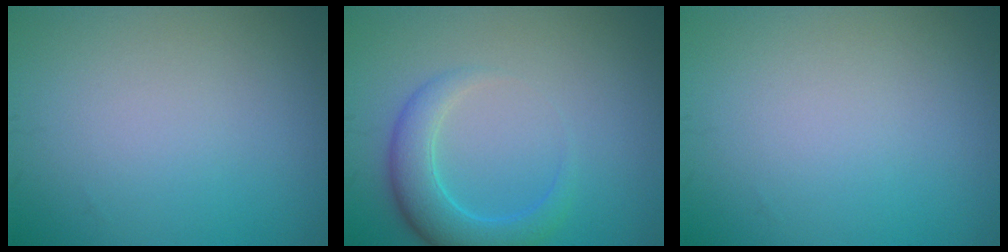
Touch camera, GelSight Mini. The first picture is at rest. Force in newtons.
{"total": 4.0, "press": 4.0, "slide": 0.3}
{"total": 0.0}